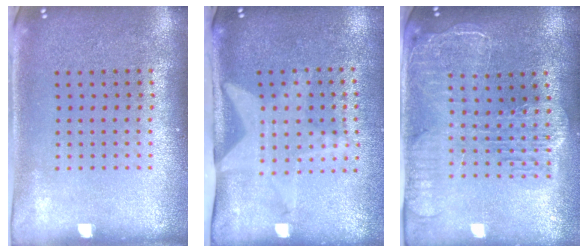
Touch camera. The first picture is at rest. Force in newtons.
{"total": 2.0, "press": 1.5, "slide": 1.4}
{"total": 2.3, "press": 2.0, "slide": 1.1}